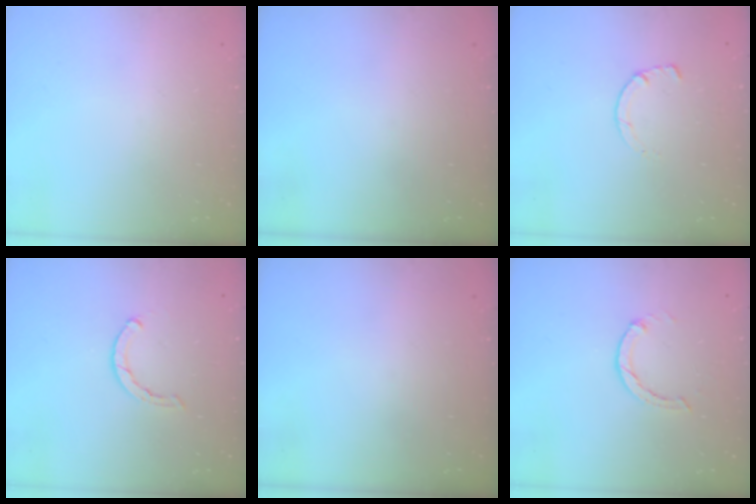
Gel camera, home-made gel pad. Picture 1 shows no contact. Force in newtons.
{"total": 0.0}
{"total": 1.4, "press": 1.4, "slide": 0.3}
{"total": 0.5, "press": 0.5, "slide": 0.2}
{"total": 0.0}
{"total": 0.0}